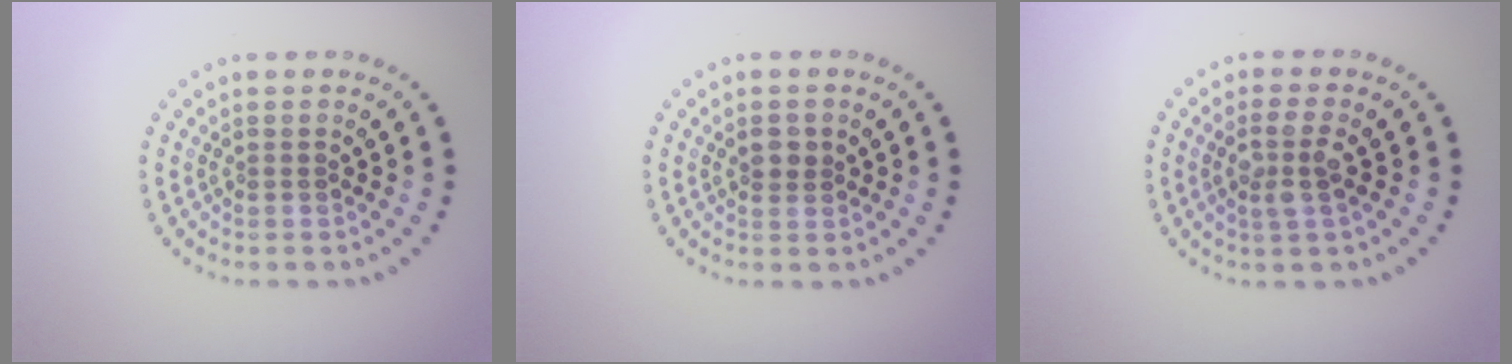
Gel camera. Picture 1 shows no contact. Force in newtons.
{"total": 1.7, "press": 1.6, "slide": 0.6}
{"total": 2.6, "press": 2.2, "slide": 1.3}